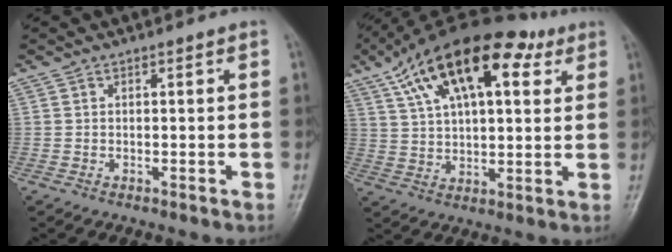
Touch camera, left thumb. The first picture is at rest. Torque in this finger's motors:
{"motor_torque": [1.41, 1.51, 1.59, -1.18, 0.25]}